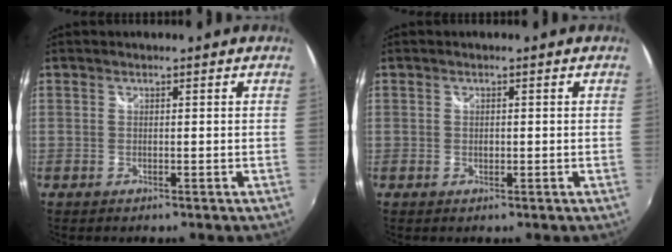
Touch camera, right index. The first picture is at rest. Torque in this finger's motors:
{"motor_torque": [0.13, 0.06, 0.02, 0.00]}